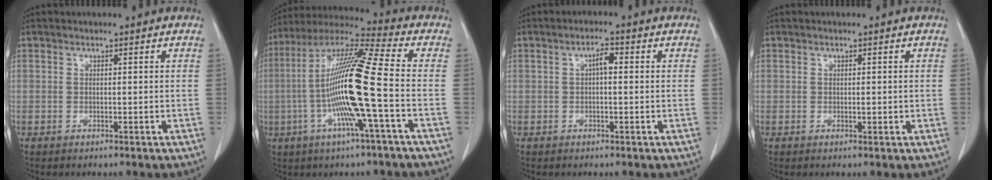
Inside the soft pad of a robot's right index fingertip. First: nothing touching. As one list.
[{"total": 16.7, "force": [-2.9, -0.6, 16.4], "torque": [-0.319, 0.002, -0.069]}, {"total": 2.4, "force": [0.4, 0.8, 2.3], "torque": [-0.038, 0.009, 0.004]}, {"total": 0.9, "force": [0.1, 0.5, 0.7], "torque": [-0.009, -0.001, 0.002]}]